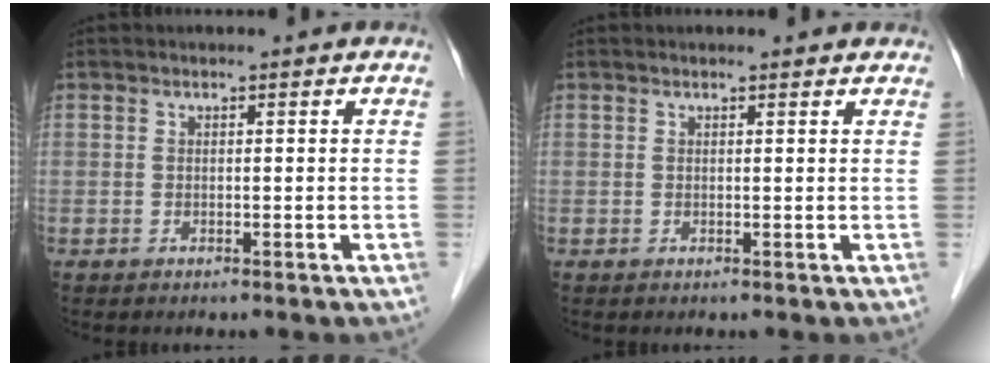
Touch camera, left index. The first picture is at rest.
{"total": 2.7, "force": [2.5, 0.7, 0.9], "torque": [-0.014, 0.011, 0.020]}